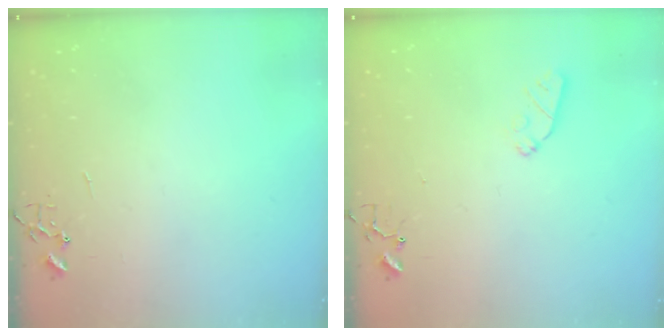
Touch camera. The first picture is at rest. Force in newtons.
{"total": 6.2, "press": 6.2, "slide": 0.9}